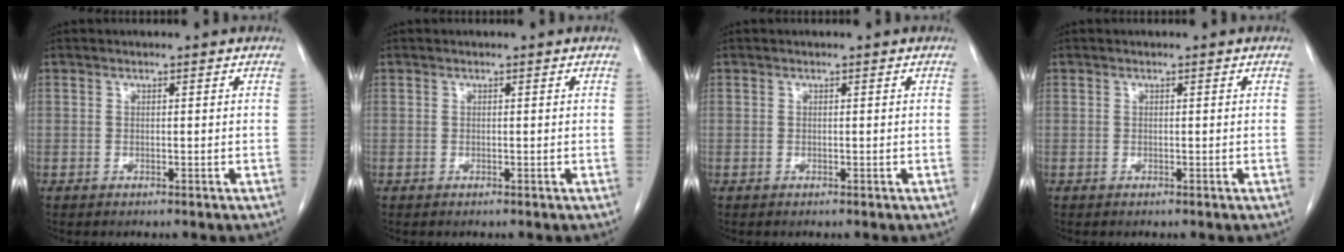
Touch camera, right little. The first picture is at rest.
{"total": 0.0}
{"total": 0.0}
{"total": 0.0}